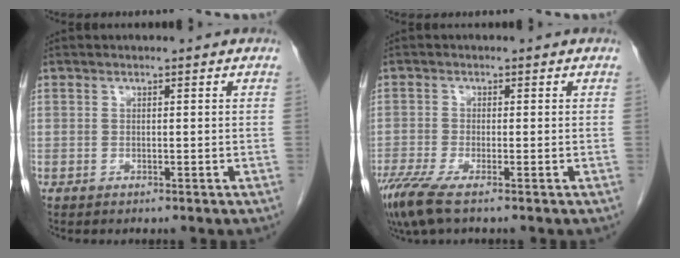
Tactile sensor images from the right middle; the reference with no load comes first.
{"total": 4.7, "force": [-3.2, 0.4, 3.4], "torque": [-0.071, -0.015, -0.062]}